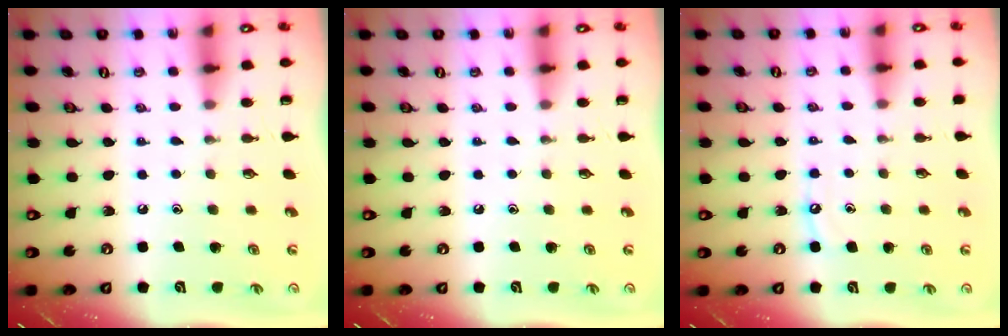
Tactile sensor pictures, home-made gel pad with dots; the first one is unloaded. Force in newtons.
{"total": 0.0}
{"total": 4.6, "press": 4.6, "slide": 0.3}